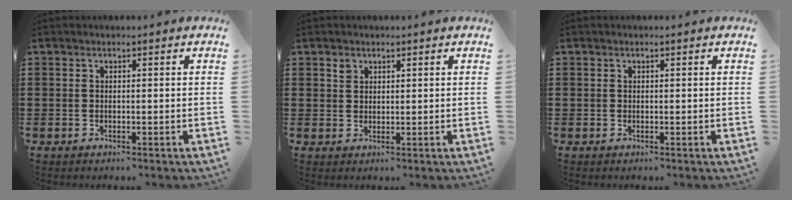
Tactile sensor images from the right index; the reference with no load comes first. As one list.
[{"total": 1.5, "force": [1.0, 1.0, 0.3], "torque": [-0.008, 0.002, 0.020]}, {"total": 0.0}]